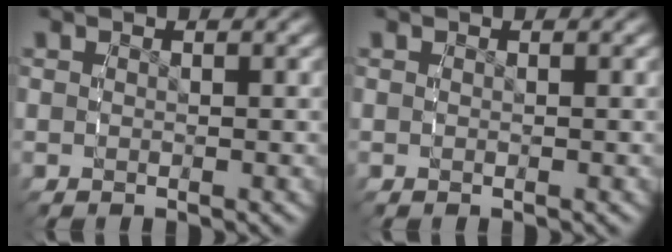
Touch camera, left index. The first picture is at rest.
{"total": 0.0}